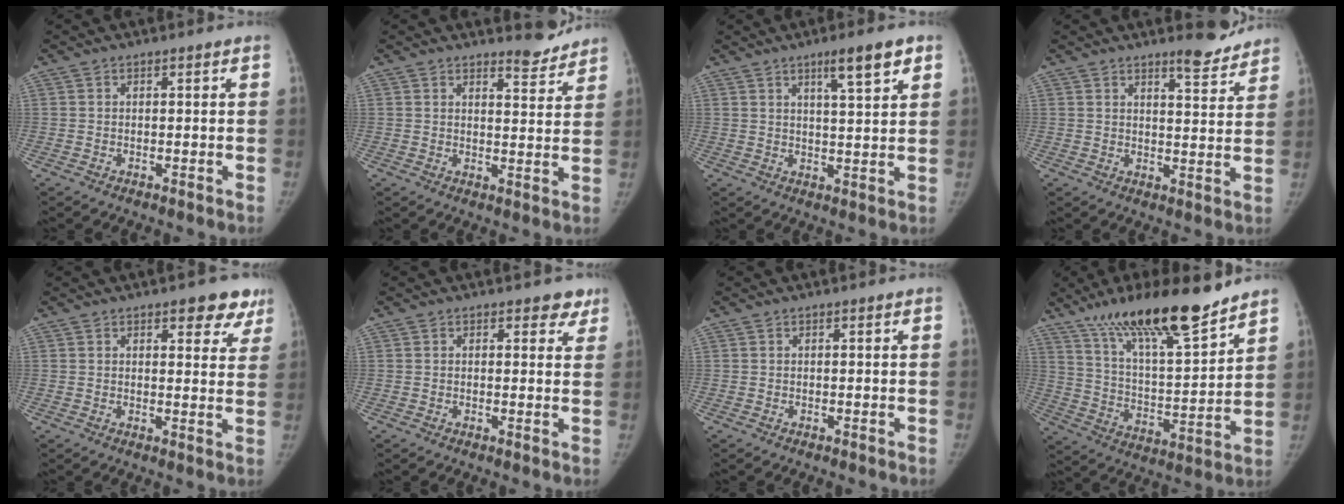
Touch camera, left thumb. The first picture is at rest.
{"total": 4.6, "force": [4.4, 0.9, 0.5], "torque": [0.008, -0.048, 0.059]}
{"total": 7.2, "force": [4.3, 1.1, 5.6], "torque": [-0.081, -0.021, 0.068]}
{"total": 6.3, "force": [5.5, 1.4, 2.7], "torque": [-0.019, -0.048, 0.076]}
{"total": 7.2, "force": [4.6, 3.3, 4.3], "torque": [-0.008, -0.019, 0.051]}
{"total": 3.1, "force": [2.2, 1.9, 1.2], "torque": [0.023, -0.009, 0.020]}
{"total": 0.0}
{"total": 20.9, "force": [15.4, 4.2, 13.4], "torque": [-0.201, -0.074, 0.271]}